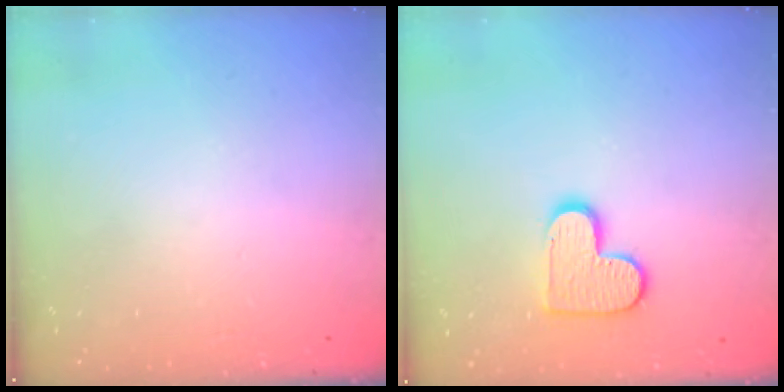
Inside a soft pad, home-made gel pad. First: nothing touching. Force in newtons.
{"total": 11.4, "press": 11.3, "slide": 0.6}